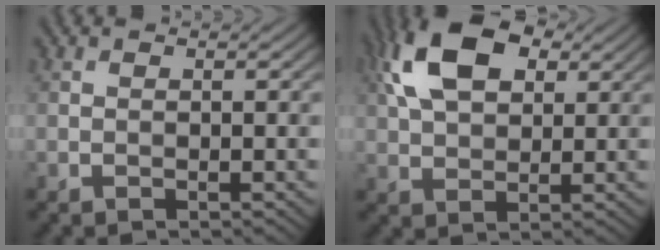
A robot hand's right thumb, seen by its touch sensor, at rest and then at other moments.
{"total": 11.0, "force": [4.2, 6.3, 8.0], "torque": [-0.177, 0.025, 0.075]}